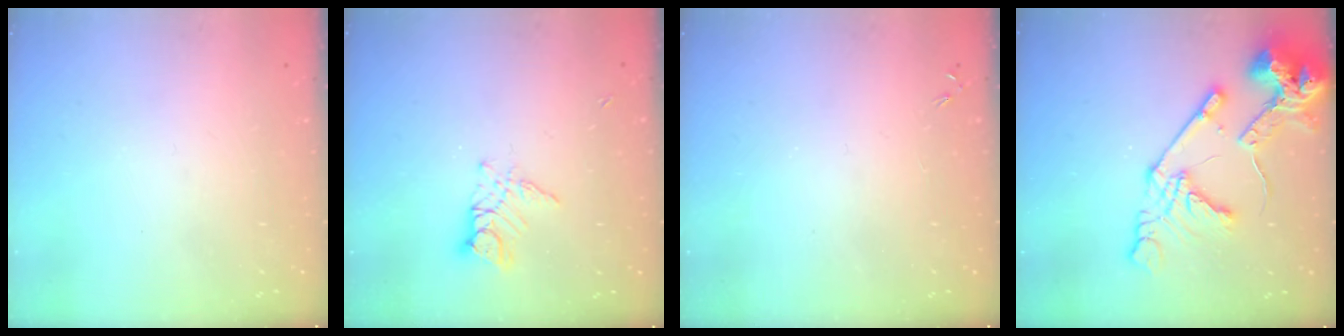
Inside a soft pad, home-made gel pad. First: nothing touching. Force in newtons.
{"total": 8.3, "press": 8.3, "slide": 0.7}
{"total": 0.0}
{"total": 17.0, "press": 16.9, "slide": 2.1}